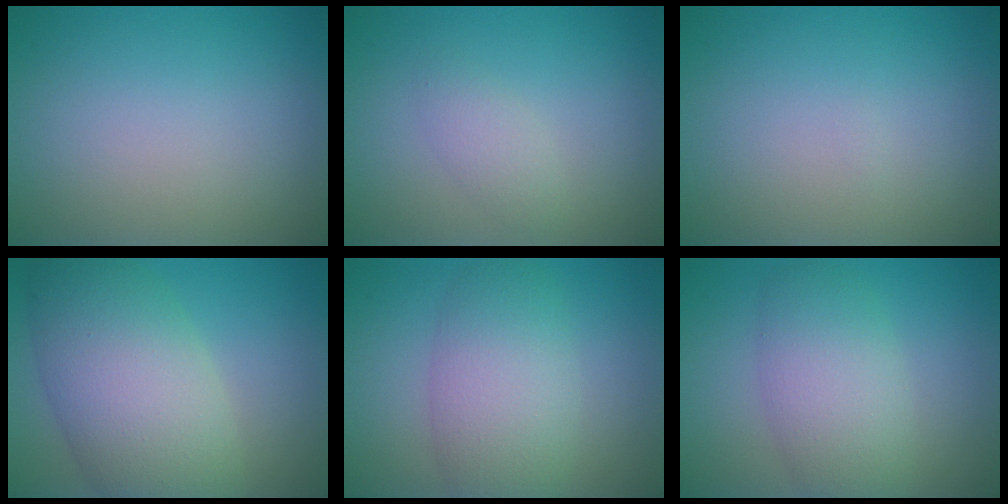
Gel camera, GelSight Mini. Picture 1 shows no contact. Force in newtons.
{"total": 1.7, "press": 1.6, "slide": 0.0}
{"total": 0.0}
{"total": 9.9, "press": 9.9, "slide": 0.4}
{"total": 6.1, "press": 6.1, "slide": 0.2}
{"total": 5.4, "press": 5.4, "slide": 0.3}